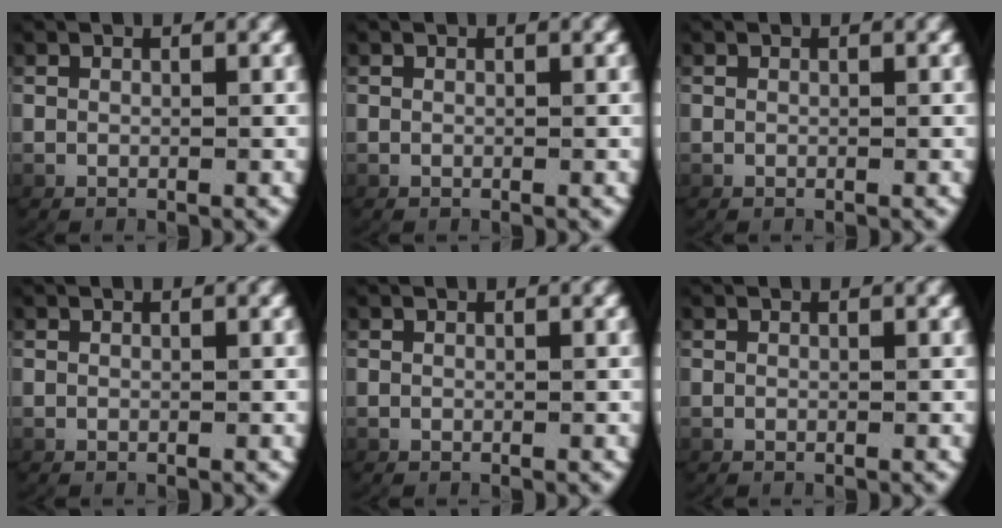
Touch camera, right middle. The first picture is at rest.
{"total": 0.0}
{"total": 0.0}
{"total": 0.0}
{"total": 0.0}
{"total": 0.0}